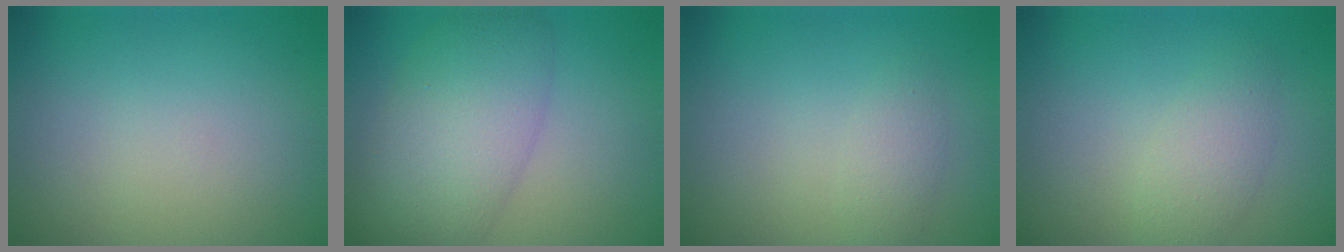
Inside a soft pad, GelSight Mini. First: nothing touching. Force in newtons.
{"total": 7.4, "press": 7.4, "slide": 0.3}
{"total": 1.5, "press": 1.5, "slide": 0.2}
{"total": 2.3, "press": 2.3, "slide": 0.1}